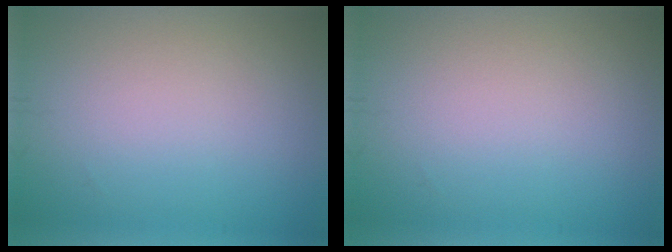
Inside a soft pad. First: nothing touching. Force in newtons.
{"total": 0.0}